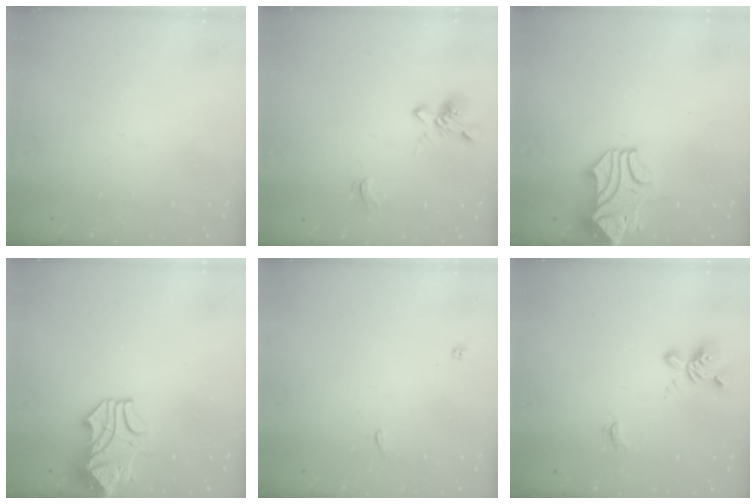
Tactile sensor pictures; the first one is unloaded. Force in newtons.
{"total": 1.9, "press": 1.6, "slide": 1.0}
{"total": 1.7, "press": 1.4, "slide": 1.0}
{"total": 2.2, "press": 1.9, "slide": 1.1}
{"total": 1.9, "press": 1.6, "slide": 1.0}
{"total": 1.6, "press": 1.1, "slide": 1.2}